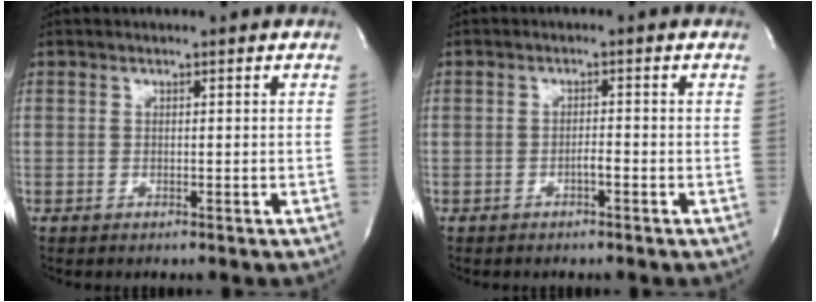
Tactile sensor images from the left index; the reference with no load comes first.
{"total": 1.3, "force": [-0.7, 0.1, 1.0], "torque": [-0.018, 0.002, -0.014]}